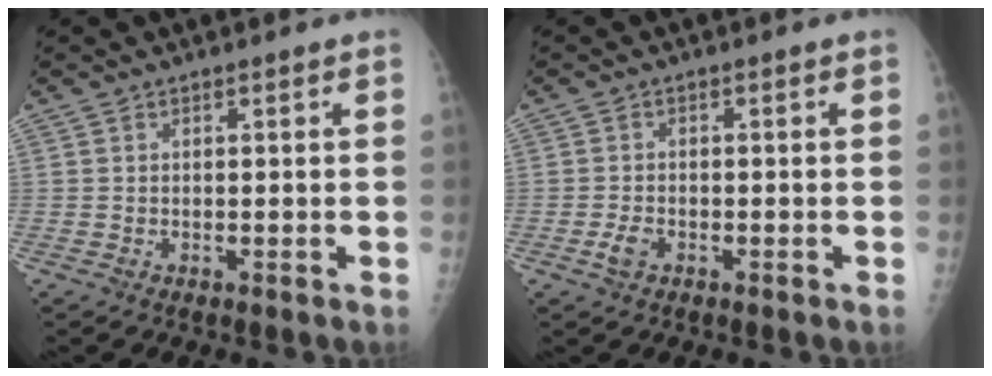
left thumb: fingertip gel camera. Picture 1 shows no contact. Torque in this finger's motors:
{"motor_torque": [-0.41, 0.29, 0.28, 0.24, 0.02]}